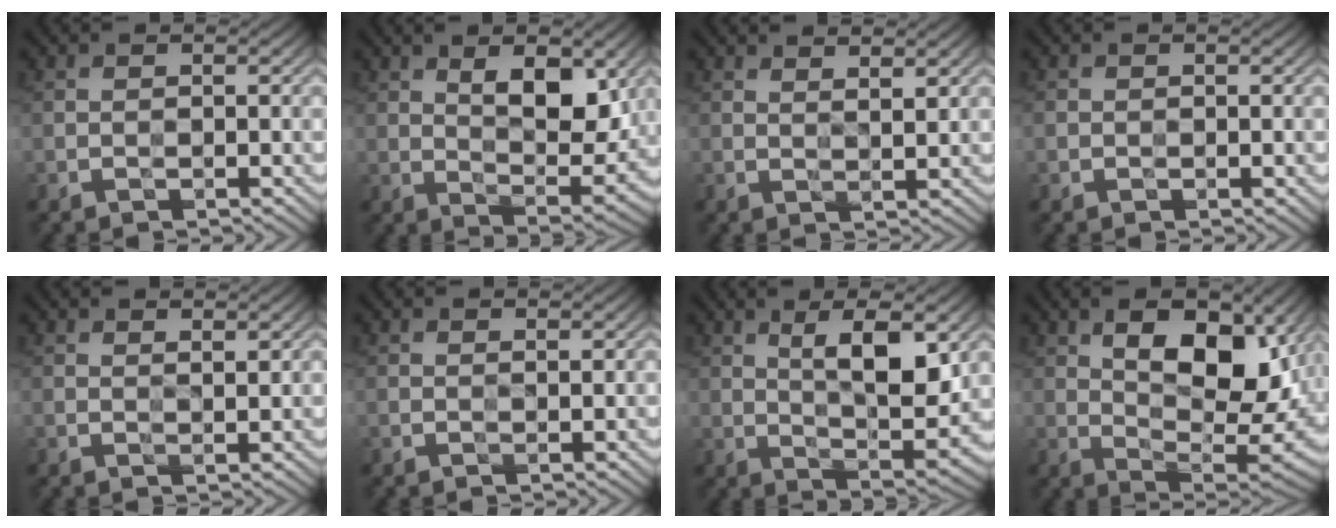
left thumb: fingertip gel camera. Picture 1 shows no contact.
{"total": 8.8, "force": [3.9, 3.8, 6.9], "torque": [-0.118, -0.008, 0.071]}
{"total": 2.8, "force": [2.6, 0.1, 1.1], "torque": [-0.021, -0.005, 0.046]}
{"total": 1.3, "force": [0.0, 1.2, 0.5], "torque": [-0.010, 0.000, 0.000]}
{"total": 1.8, "force": [1.7, 0.0, 0.5], "torque": [-0.015, -0.001, 0.028]}
{"total": 0.8, "force": [0.8, -0.3, 0.0], "torque": [0.000, 0.003, 0.011]}
{"total": 9.0, "force": [3.5, 2.5, 7.9], "torque": [-0.143, -0.005, 0.065]}
{"total": 13.9, "force": [5.3, 6.0, 11.4], "torque": [-0.182, 0.008, 0.092]}